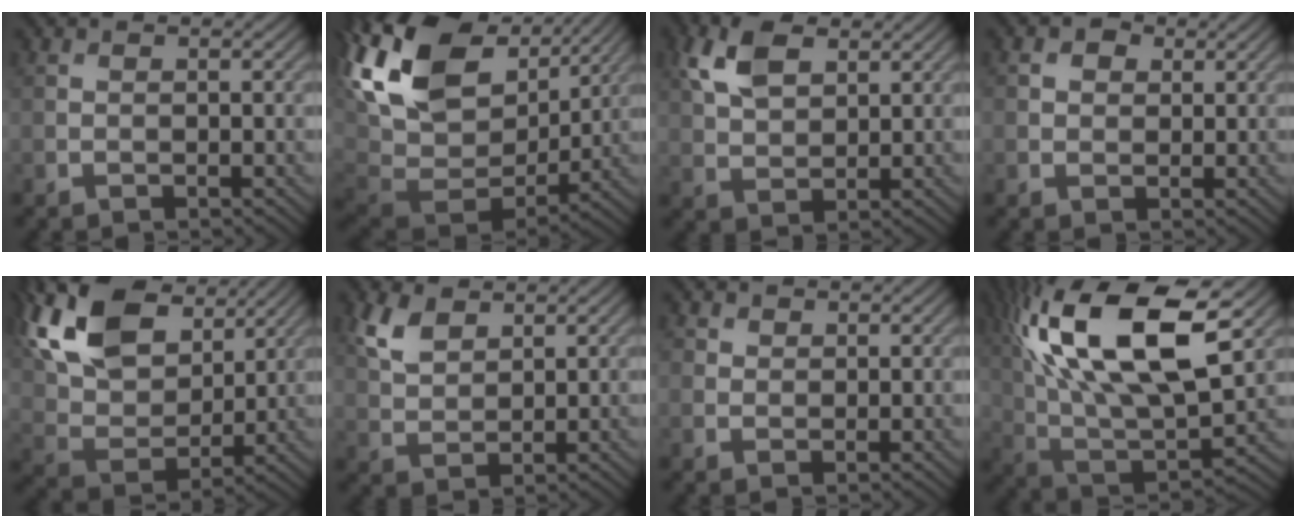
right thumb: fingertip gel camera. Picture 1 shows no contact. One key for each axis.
{"total": 19.1, "fx": 7.6, "fy": 12.4, "fz": 12.5, "tx": -0.285, "ty": 0.017, "tz": 0.155}
{"total": 6.7, "fx": 3.2, "fy": 3.8, "fz": 4.5, "tx": -0.111, "ty": 0.009, "tz": 0.061}
{"total": 2.2, "fx": 0.9, "fy": 1.8, "fz": 1.0, "tx": -0.020, "ty": 0.001, "tz": 0.011}
{"total": 16.1, "fx": 8.6, "fy": 9.2, "fz": 10.0, "tx": -0.246, "ty": 0.026, "tz": 0.148}
{"total": 4.8, "fx": 3.0, "fy": 2.6, "fz": 2.9, "tx": -0.074, "ty": 0.004, "tz": 0.065}
{"total": 1.8, "fx": 1.0, "fy": 1.4, "fz": 0.4, "tx": -0.011, "ty": -0.004, "tz": 0.015}
{"total": 21.1, "fx": 8.4, "fy": 8.8, "fz": 17.2, "tx": -0.346, "ty": 0.041, "tz": 0.141}